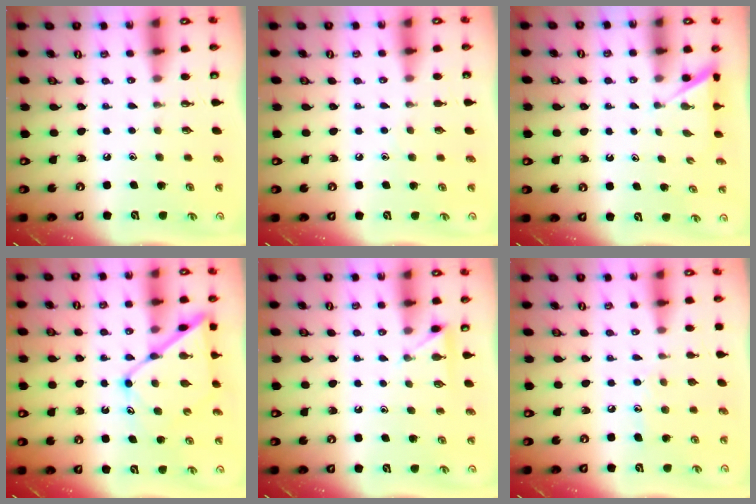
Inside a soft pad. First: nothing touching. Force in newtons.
{"total": 2.9, "press": 2.9, "slide": 0.3}
{"total": 2.4, "press": 2.4, "slide": 0.3}
{"total": 14.1, "press": 14.1, "slide": 1.1}
{"total": 3.5, "press": 3.5, "slide": 0.4}
{"total": 7.3, "press": 7.3, "slide": 0.0}